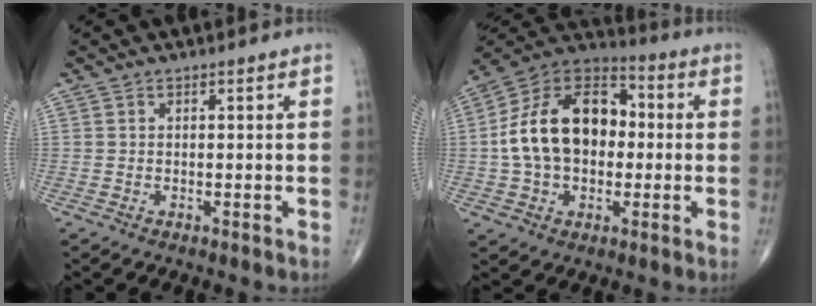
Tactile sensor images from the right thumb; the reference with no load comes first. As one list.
[{"total": 19.2, "force": [0.2, 12.9, 14.2], "torque": [-0.222, 0.033, -0.004]}]